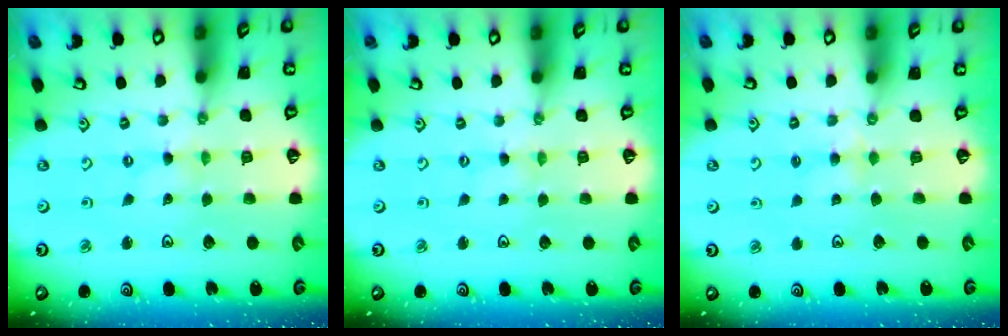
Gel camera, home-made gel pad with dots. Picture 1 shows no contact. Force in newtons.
{"total": 0.0}
{"total": 2.4, "press": 2.4, "slide": 0.4}